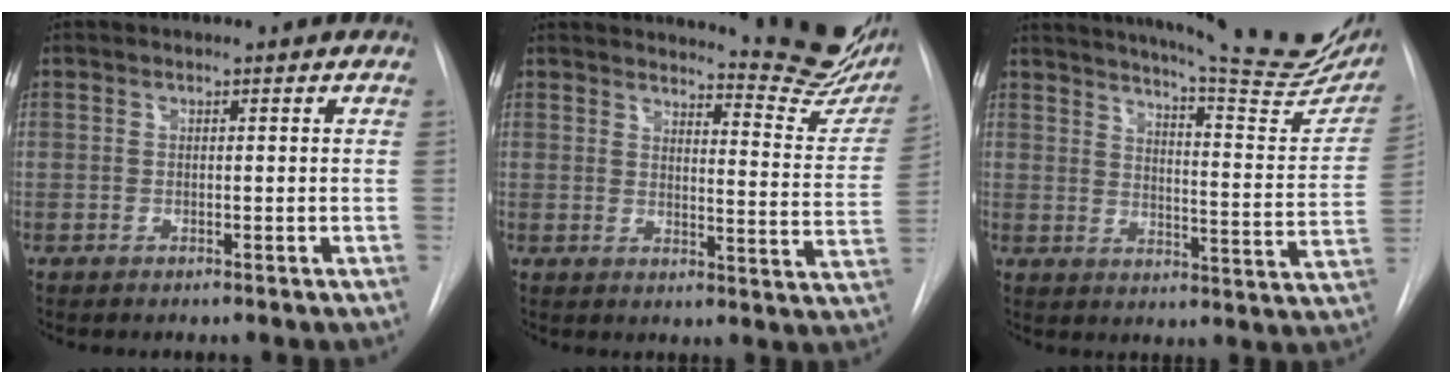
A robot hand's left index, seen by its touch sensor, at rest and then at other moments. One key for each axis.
{"total": 14.7, "fx": 13.8, "fy": 1.3, "fz": 4.9, "tx": -0.056, "ty": -0.098, "tz": 0.146}
{"total": 22.5, "fx": 19.3, "fy": 2.2, "fz": 11.3, "tx": -0.162, "ty": -0.073, "tz": 0.231}